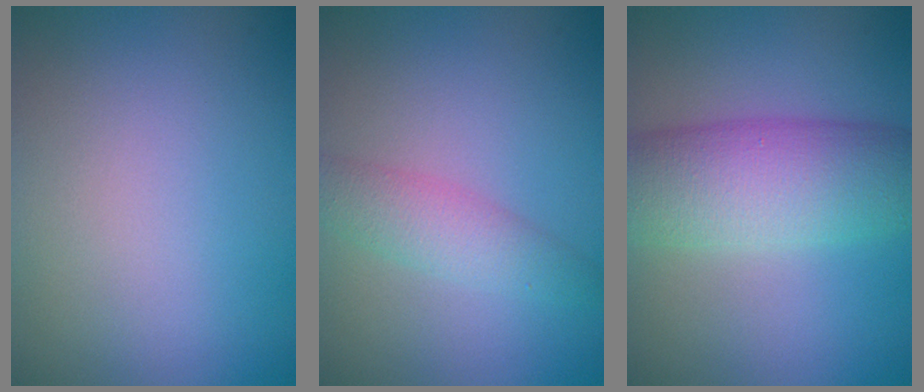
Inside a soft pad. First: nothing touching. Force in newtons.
{"total": 2.9, "press": 2.9, "slide": 0.0}
{"total": 8.3, "press": 8.3, "slide": 0.1}